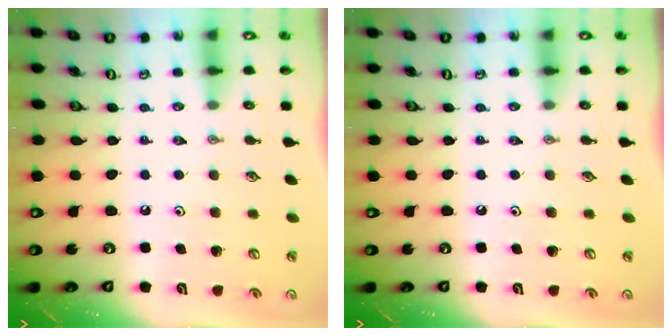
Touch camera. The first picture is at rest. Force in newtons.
{"total": 0.0}